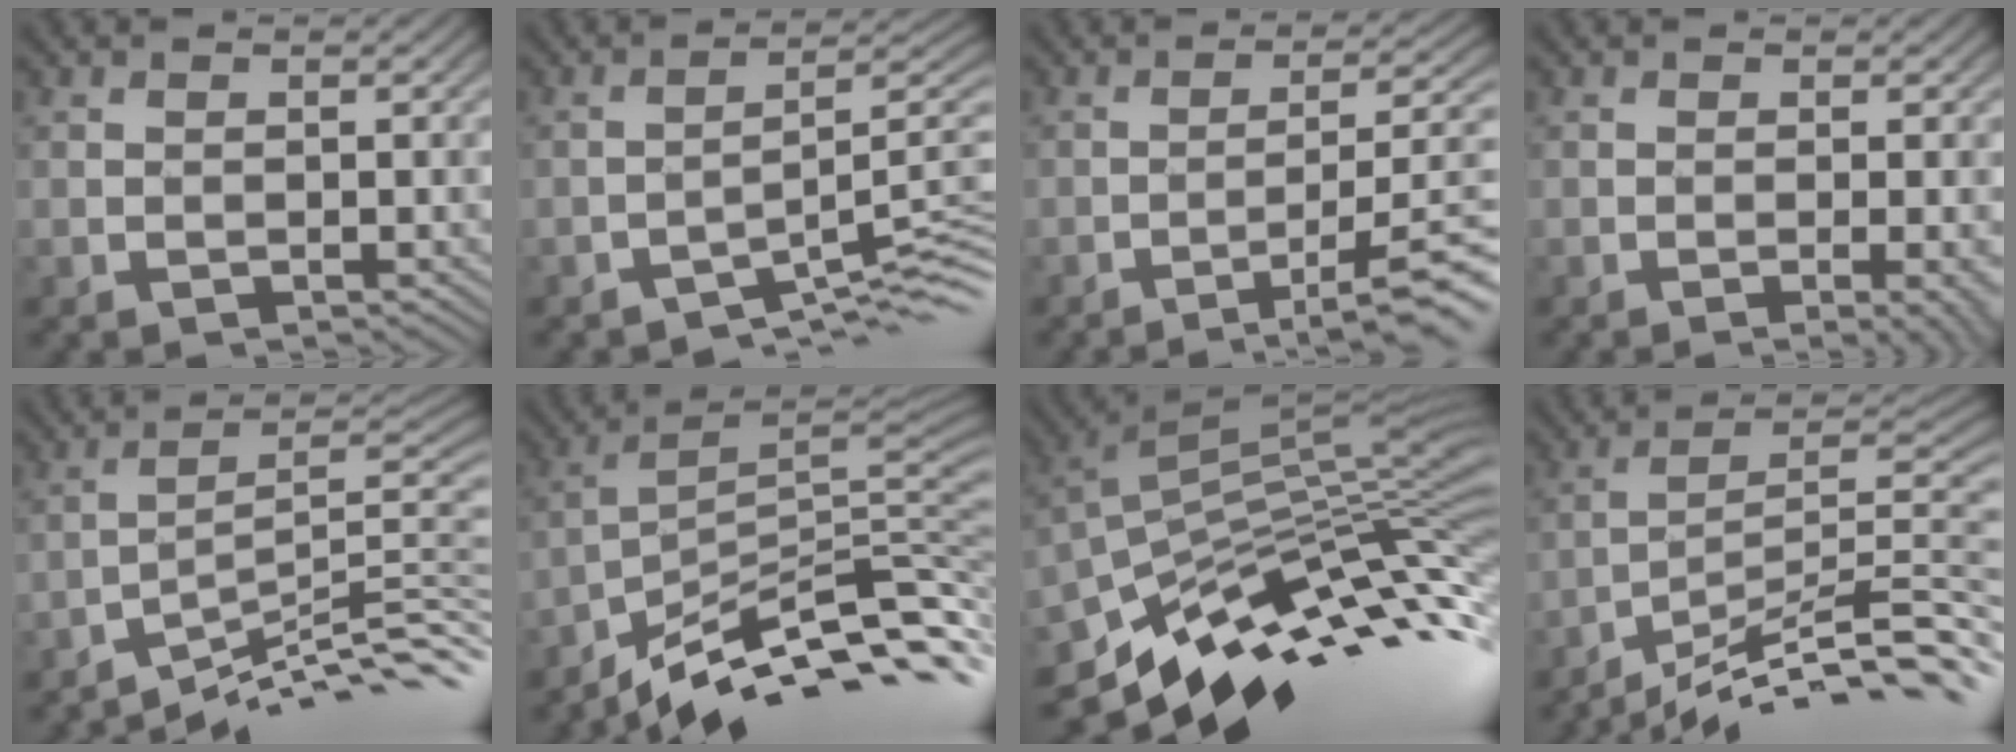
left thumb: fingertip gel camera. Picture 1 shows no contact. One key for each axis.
{"total": 7.6, "fx": -4.5, "fy": 1.8, "fz": 5.8, "tx": -0.077, "ty": 0.005, "tz": -0.075}
{"total": 8.8, "fx": -4.5, "fy": 1.6, "fz": 7.3, "tx": -0.112, "ty": 0.008, "tz": -0.063}
{"total": 3.6, "fx": -1.0, "fy": 0.7, "fz": 3.3, "tx": -0.040, "ty": 0.006, "tz": -0.018}
{"total": 9.6, "fx": -6.0, "fy": 1.8, "fz": 7.3, "tx": -0.106, "ty": 0.007, "tz": -0.096}
{"total": 11.0, "fx": -7.2, "fy": 2.4, "fz": 8.0, "tx": -0.141, "ty": 0.010, "tz": -0.119}
{"total": 13.4, "fx": -4.6, "fy": 5.8, "fz": 11.2, "tx": -0.226, "ty": -0.003, "tz": -0.085}
{"total": 12.3, "fx": -8.8, "fy": 1.9, "fz": 8.4, "tx": -0.129, "ty": 0.013, "tz": -0.145}